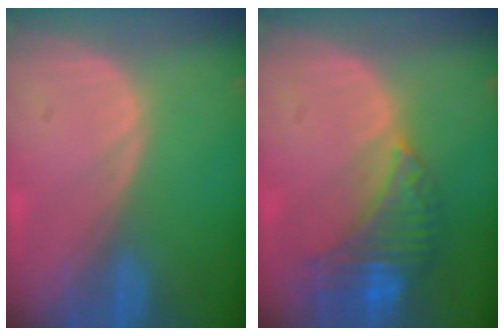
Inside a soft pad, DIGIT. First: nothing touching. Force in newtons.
{"total": 8.2, "press": 7.1, "slide": 4.0}